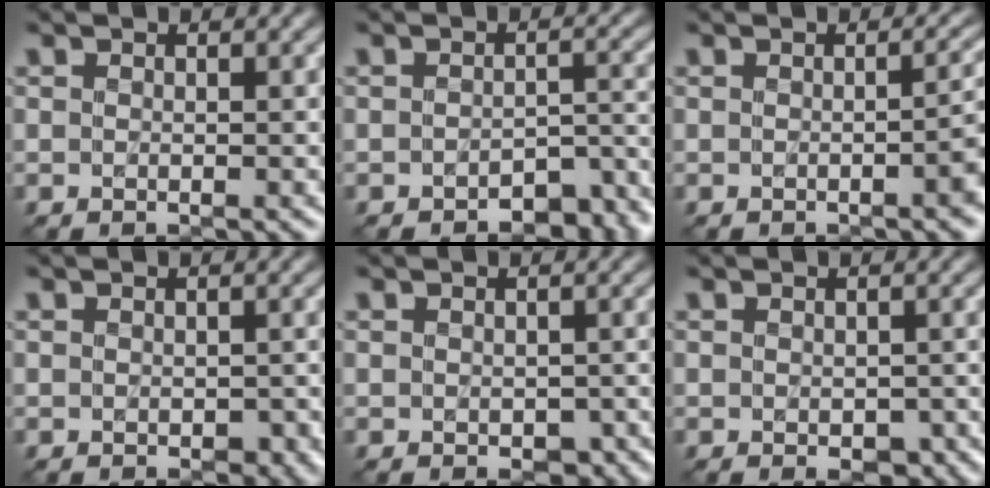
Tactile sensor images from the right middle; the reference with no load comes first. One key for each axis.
{"total": 4.4, "fx": -3.4, "fy": 1.9, "fz": 2.0, "tx": -0.017, "ty": -0.004, "tz": -0.040}
{"total": 2.9, "fx": -0.8, "fy": 0.9, "fz": 2.7, "tx": -0.026, "ty": 0.007, "tz": -0.011}
{"total": 1.5, "fx": -0.3, "fy": 1.0, "fz": 1.1, "tx": -0.017, "ty": -0.007, "tz": -0.001}
{"total": 2.3, "fx": -0.7, "fy": 1.5, "fz": 1.6, "tx": -0.021, "ty": -0.011, "tz": -0.004}
{"total": 2.7, "fx": -0.8, "fy": 1.6, "fz": 2.0, "tx": -0.027, "ty": -0.013, "tz": -0.005}